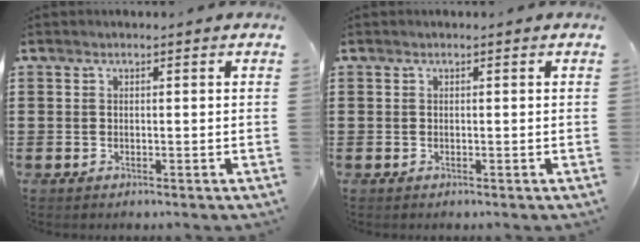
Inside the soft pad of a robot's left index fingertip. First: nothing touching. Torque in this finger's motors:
{"motor_torque": [-0.04, 0.02, 0.01, -0.01]}